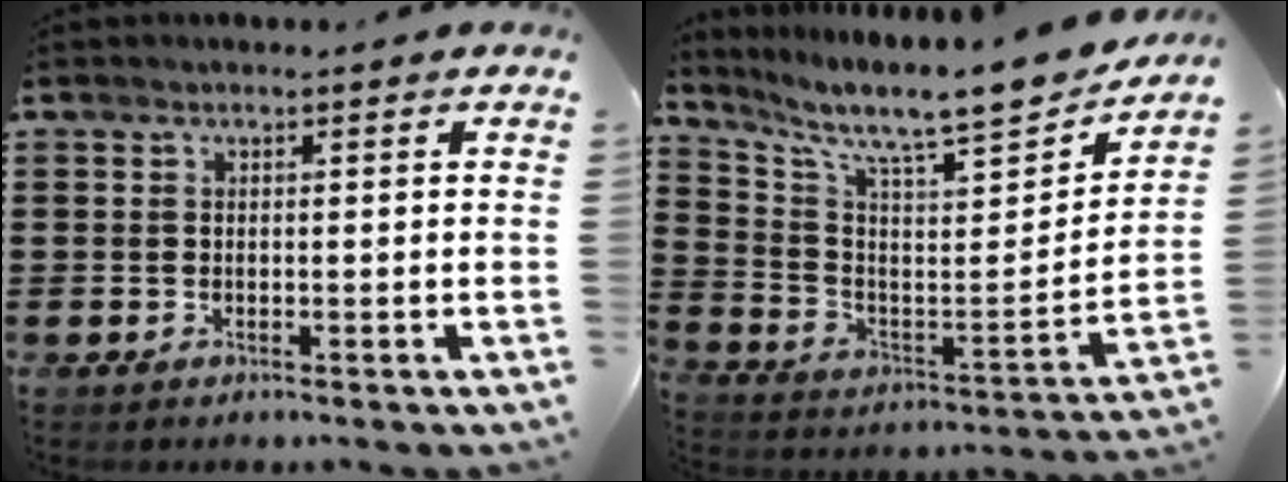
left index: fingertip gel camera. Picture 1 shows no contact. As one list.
[{"total": 9.5, "force": [8.3, 1.2, 4.5], "torque": [-0.104, -0.074, 0.129]}]